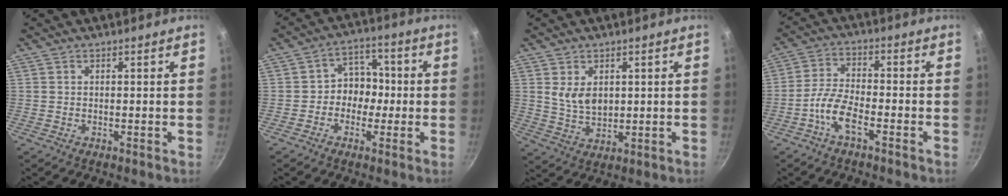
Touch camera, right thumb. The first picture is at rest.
{"total": 7.1, "force": [-1.0, 6.1, 3.4], "torque": [0.006, 0.027, -0.028]}
{"total": 6.0, "force": [1.5, 3.9, 4.4], "torque": [-0.066, -0.020, 0.037]}
{"total": 6.7, "force": [-3.6, 2.3, 5.1], "torque": [-0.110, 0.025, -0.079]}